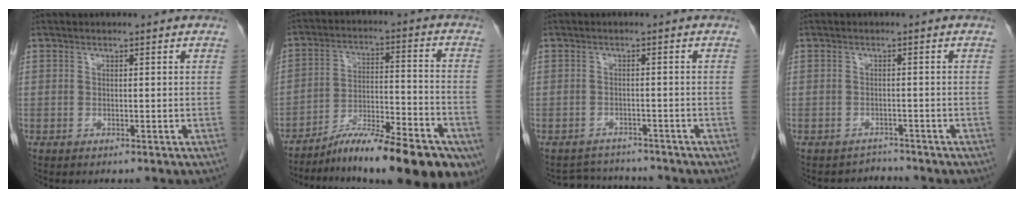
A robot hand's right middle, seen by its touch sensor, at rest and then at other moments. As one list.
[{"total": 19.6, "force": [-14.8, 3.0, 12.5], "torque": [-0.135, 0.012, -0.229]}, {"total": 4.5, "force": [-4.4, 0.8, -0.2], "torque": [-0.001, 0.002, -0.067]}, {"total": 2.0, "force": [-1.6, 0.0, -1.1], "torque": [0.019, -0.009, -0.026]}]